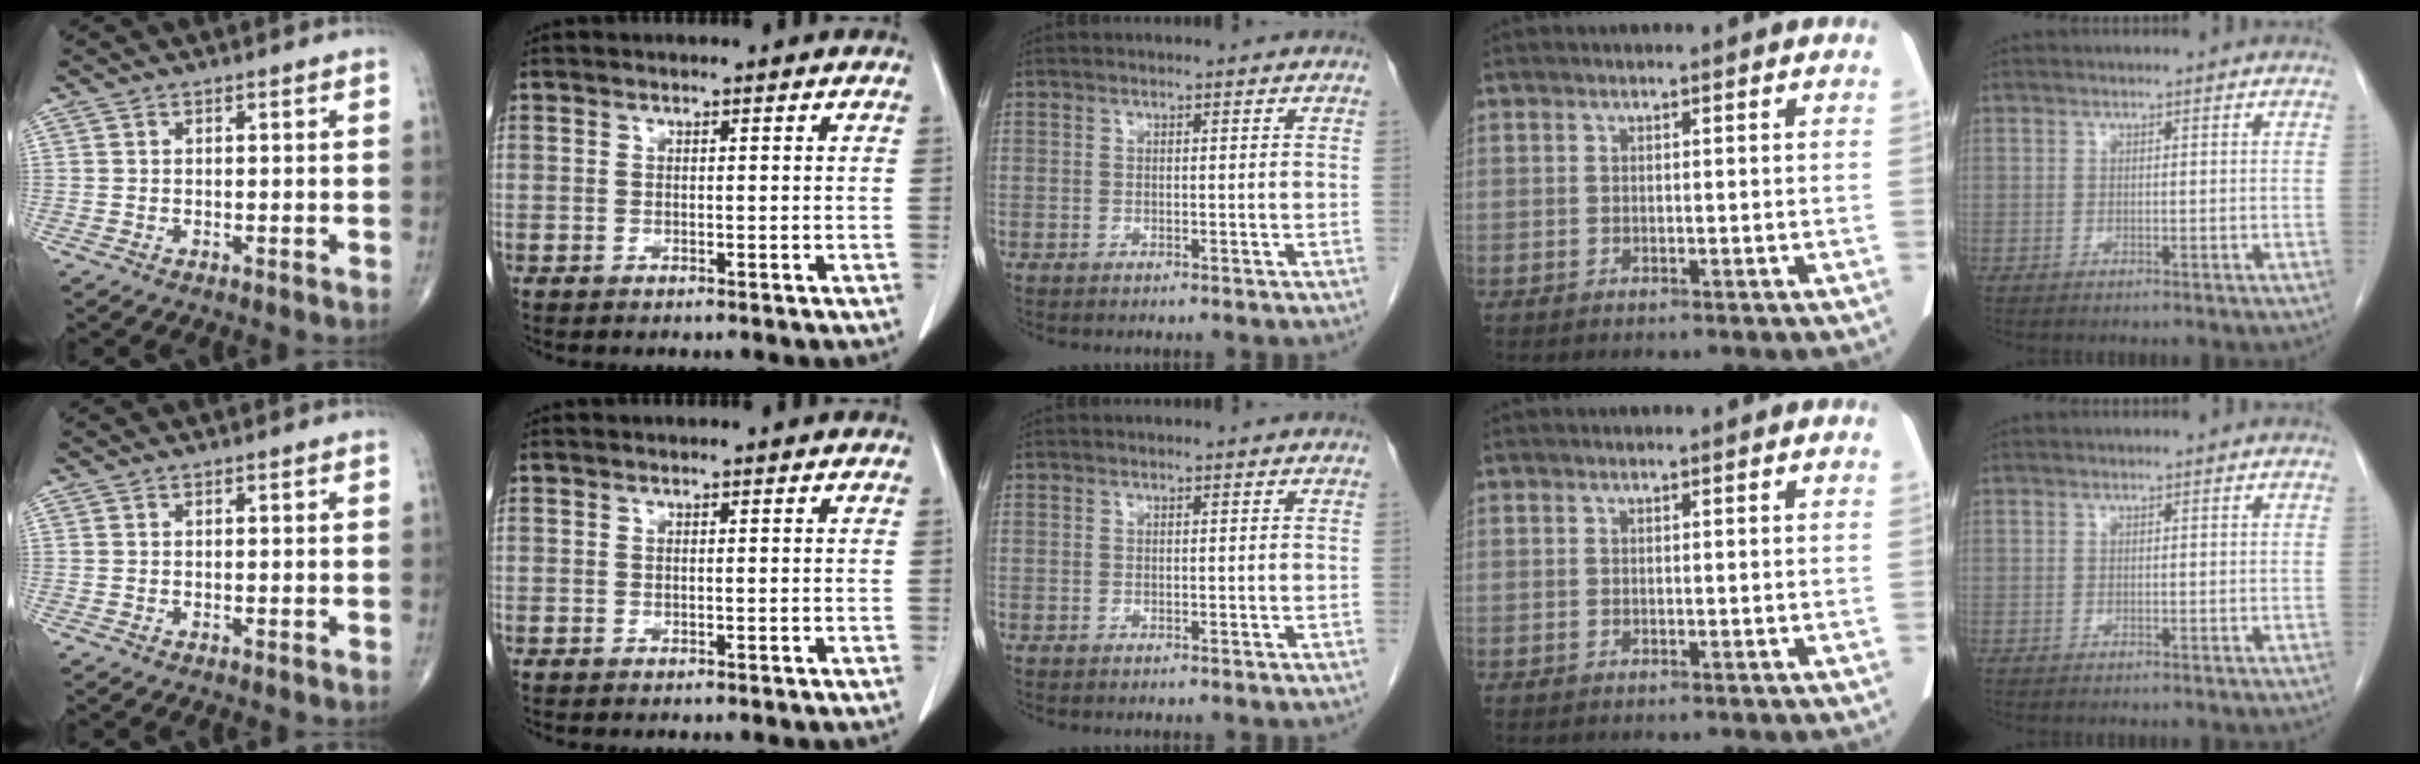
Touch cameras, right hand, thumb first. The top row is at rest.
{}